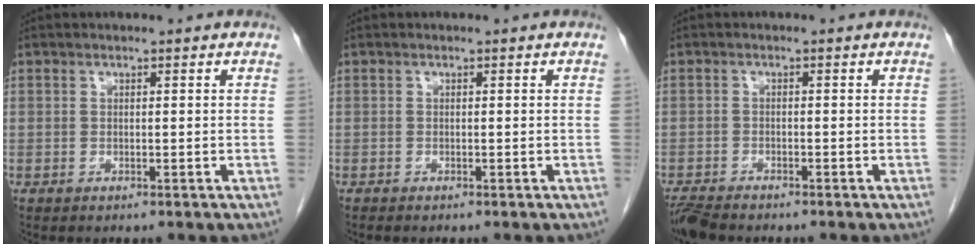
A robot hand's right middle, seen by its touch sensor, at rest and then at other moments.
{"total": 0.6, "force": [-0.6, 0.1, 0.3], "torque": [-0.011, -0.002, -0.009]}
{"total": 4.2, "force": [-3.8, 0.8, 1.7], "torque": [-0.031, -0.014, -0.069]}